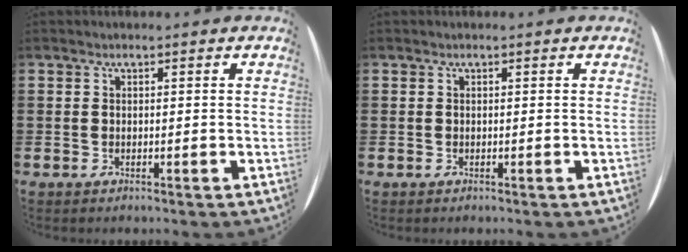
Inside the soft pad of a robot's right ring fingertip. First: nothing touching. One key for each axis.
{"total": 0.0}